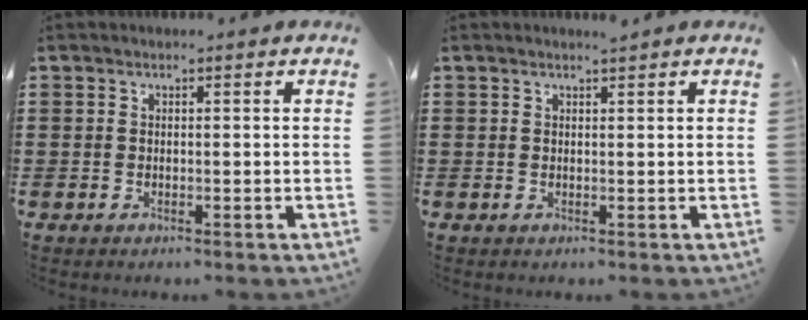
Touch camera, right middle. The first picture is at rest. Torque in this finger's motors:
{"motor_torque": [0.00, 0.00, 0.00, 0.00]}